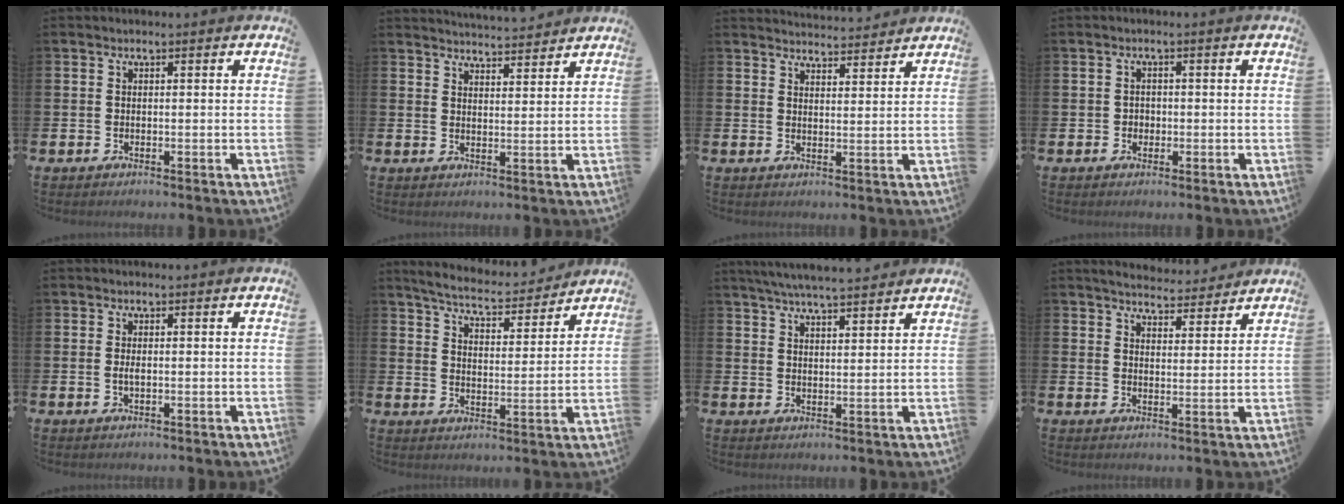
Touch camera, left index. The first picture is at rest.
{"total": 4.1, "force": [4.1, 0.0, -0.2], "torque": [-0.005, -0.029, 0.074]}
{"total": 3.7, "force": [3.7, 0.1, -0.2], "torque": [-0.003, -0.025, 0.067]}
{"total": 1.3, "force": [-0.1, 1.2, 0.4], "torque": [0.001, 0.003, -0.007]}
{"total": 1.1, "force": [0.0, 0.4, 1.0], "torque": [-0.017, 0.002, -0.003]}
{"total": 5.9, "force": [5.7, 0.8, 1.3], "torque": [-0.047, -0.044, 0.096]}
{"total": 5.3, "force": [5.1, 0.1, 1.2], "torque": [-0.036, -0.022, 0.092]}
{"total": 4.6, "force": [4.5, 0.8, 0.2], "torque": [-0.019, -0.031, 0.078]}